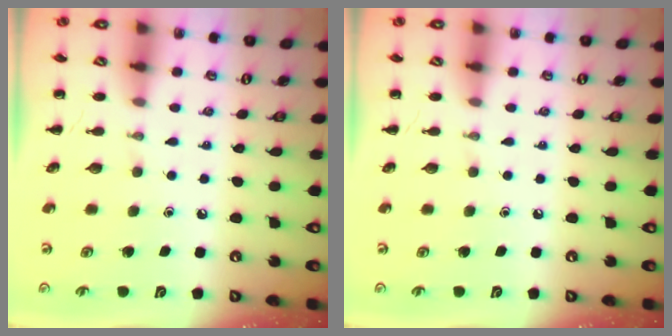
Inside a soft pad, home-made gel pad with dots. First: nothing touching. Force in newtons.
{"total": 0.0}